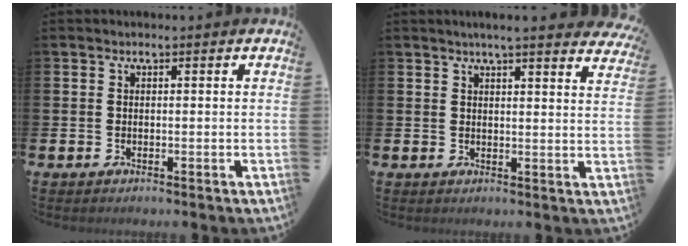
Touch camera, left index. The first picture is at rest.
{"total": 4.0, "force": [3.8, -0.3, 1.1], "torque": [-0.020, -0.021, 0.066]}